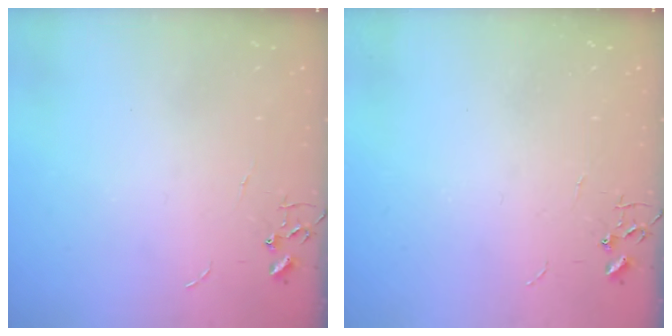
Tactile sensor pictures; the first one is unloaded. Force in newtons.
{"total": 0.0}